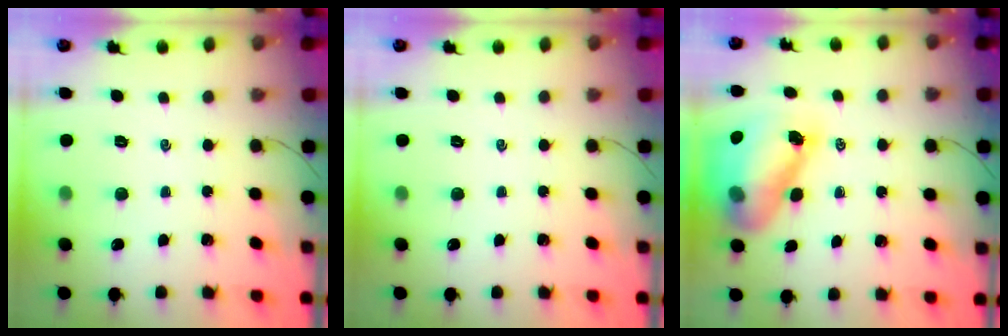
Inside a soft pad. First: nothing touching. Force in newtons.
{"total": 0.0}
{"total": 13.5, "press": 12.9, "slide": 3.7}